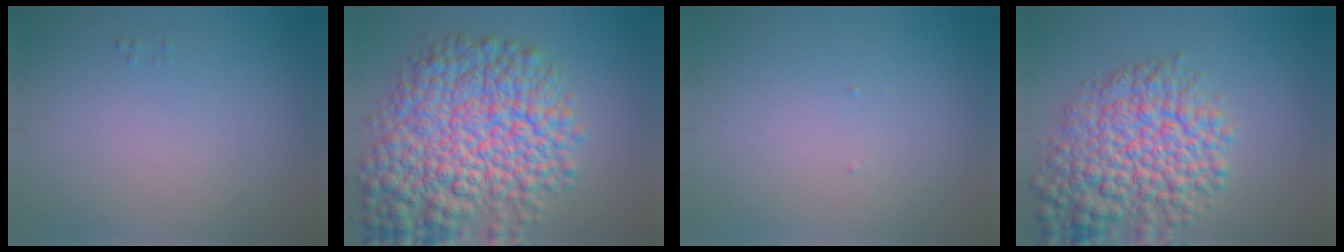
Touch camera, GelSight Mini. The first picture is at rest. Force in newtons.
{"total": 12.3, "press": 12.3, "slide": 0.5}
{"total": 0.0}
{"total": 8.4, "press": 8.4, "slide": 0.3}